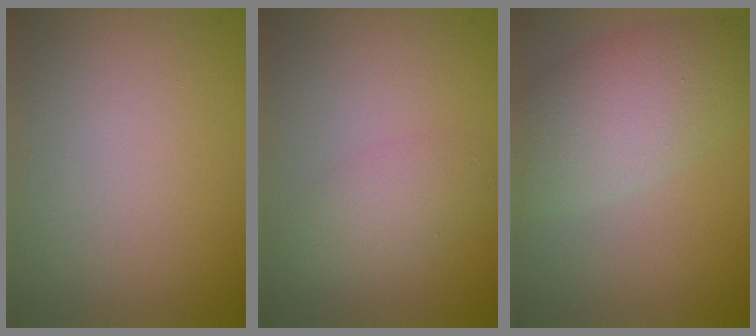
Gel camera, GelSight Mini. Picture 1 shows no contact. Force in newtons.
{"total": 2.4, "press": 2.4, "slide": 0.0}
{"total": 6.1, "press": 6.0, "slide": 0.3}